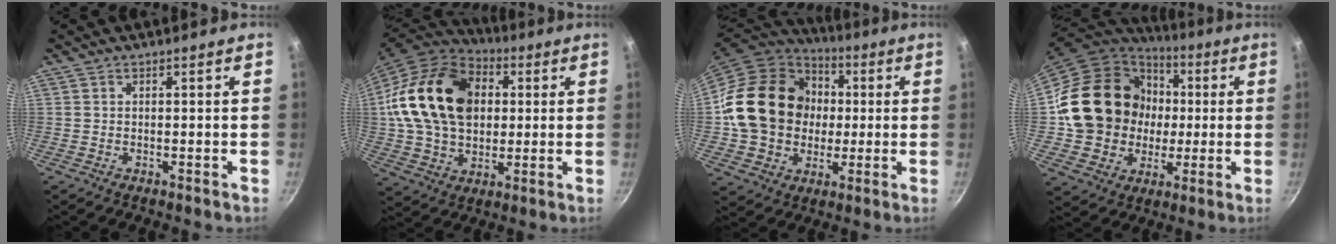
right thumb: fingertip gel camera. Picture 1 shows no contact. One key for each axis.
{"total": 24.0, "fx": 4.0, "fy": 17.4, "fz": 16.1, "tx": -0.269, "ty": 0.020, "tz": 0.067}
{"total": 22.1, "fx": 1.3, "fy": 18.4, "fz": 12.3, "tx": -0.198, "ty": 0.032, "tz": 0.029}
{"total": 21.1, "fx": 1.8, "fy": 18.7, "fz": 9.6, "tx": -0.156, "ty": 0.030, "tz": 0.046}